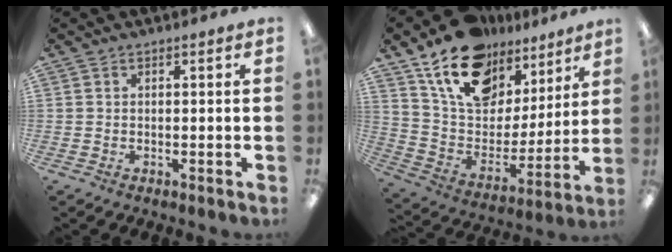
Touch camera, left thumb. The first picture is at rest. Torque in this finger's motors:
{"motor_torque": [0.77, 0.92, 1.51, -1.27, 0.24]}